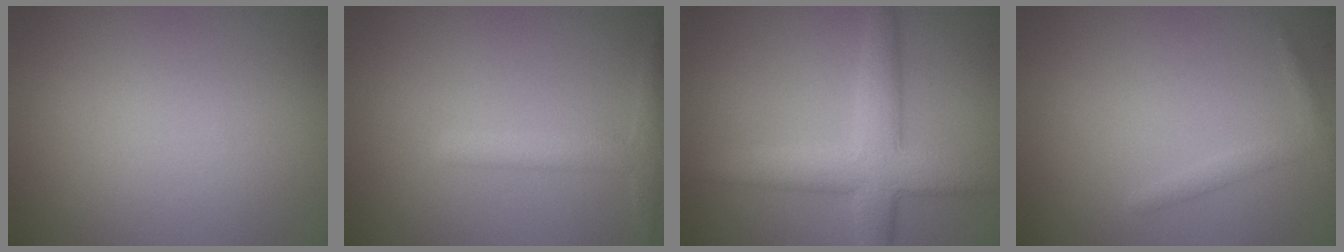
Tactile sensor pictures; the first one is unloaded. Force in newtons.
{"total": 2.4, "press": 2.4, "slide": 0.1}
{"total": 5.5, "press": 5.5, "slide": 0.1}
{"total": 1.3, "press": 1.3, "slide": 0.0}